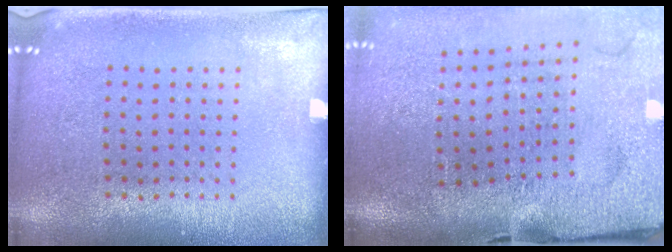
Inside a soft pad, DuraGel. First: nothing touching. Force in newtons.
{"total": 4.3, "press": 3.4, "slide": 2.6}